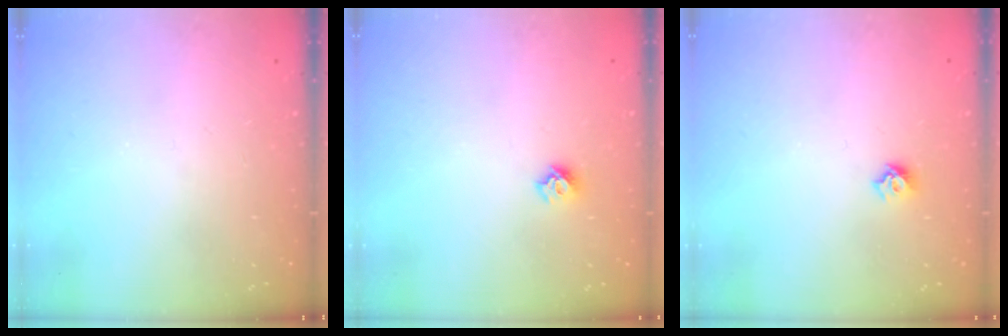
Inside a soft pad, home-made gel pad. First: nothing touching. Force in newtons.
{"total": 5.7, "press": 5.7, "slide": 0.5}
{"total": 4.9, "press": 4.8, "slide": 0.8}